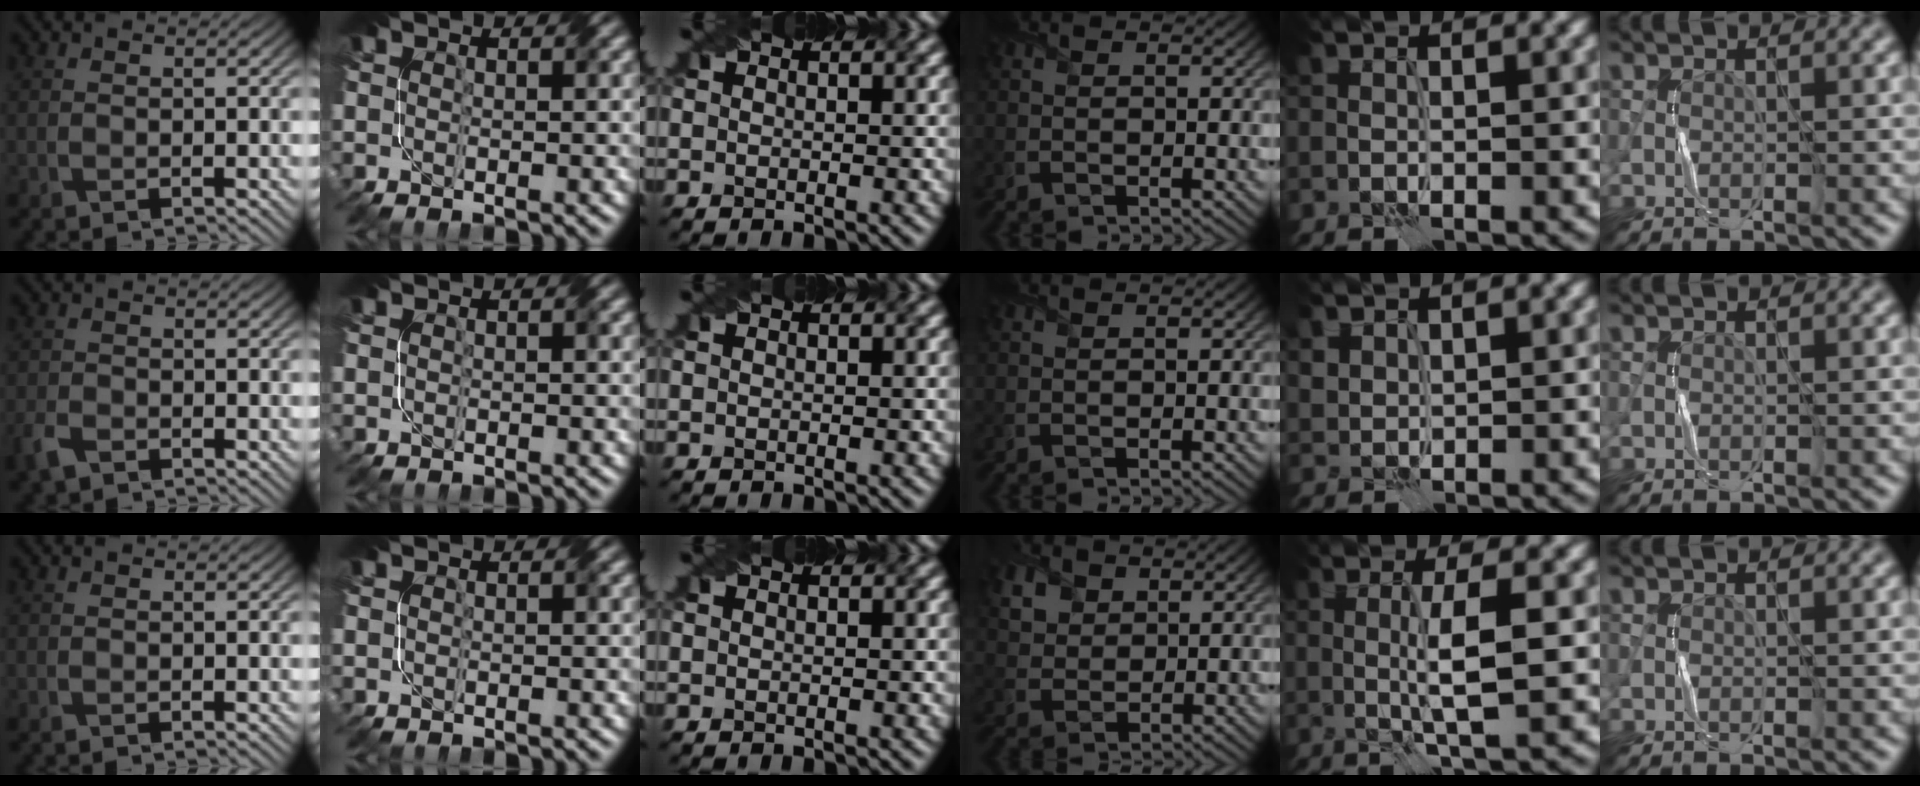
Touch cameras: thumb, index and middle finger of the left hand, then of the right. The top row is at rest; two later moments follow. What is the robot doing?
{"motion": "fold", "object": "napkin"}